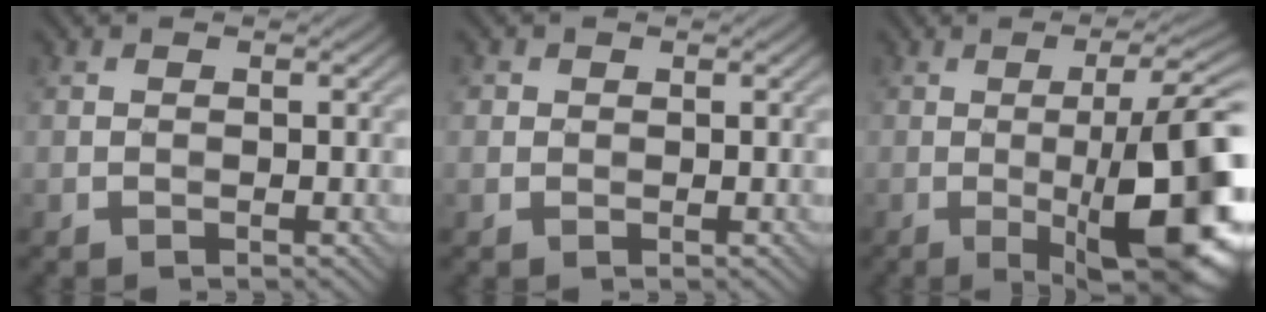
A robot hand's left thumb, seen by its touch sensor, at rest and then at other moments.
{"total": 0.9, "force": [0.3, 0.9, 0.2], "torque": [-0.003, -0.001, 0.004]}
{"total": 15.4, "force": [-2.3, 3.7, 14.8], "torque": [-0.175, 0.008, -0.033]}